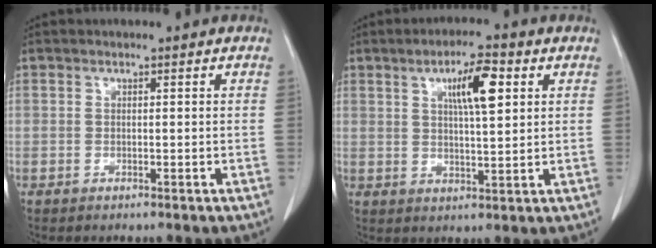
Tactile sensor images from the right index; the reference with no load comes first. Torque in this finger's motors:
{"motor_torque": [0.29, 0.23, 0.15, 0.07]}